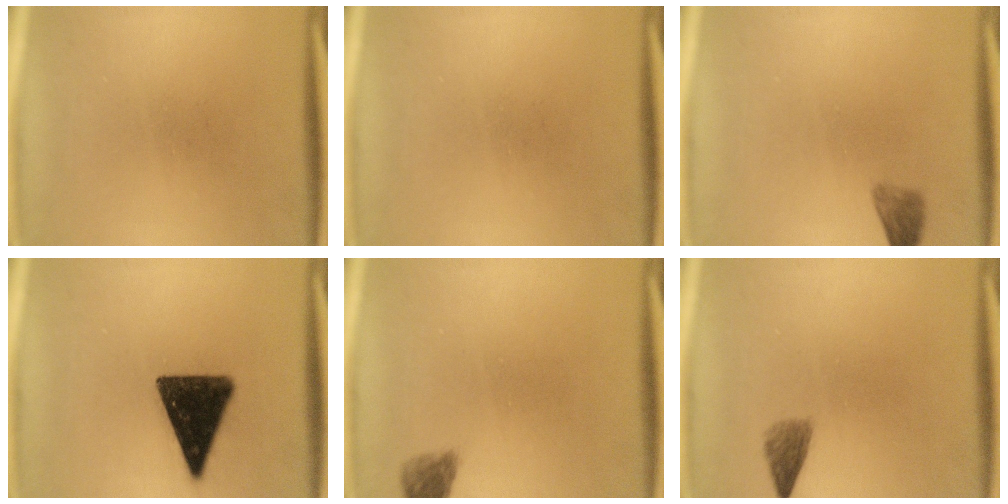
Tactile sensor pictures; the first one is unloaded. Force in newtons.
{"total": 0.0}
{"total": 2.1}
{"total": 14.3}
{"total": 2.4}
{"total": 2.2}